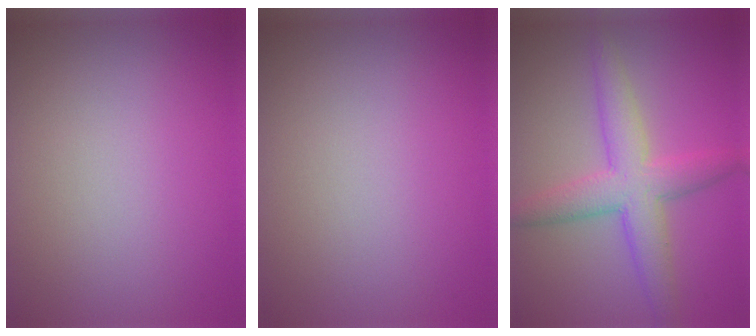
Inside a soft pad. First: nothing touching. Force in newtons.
{"total": 0.0}
{"total": 5.3, "press": 5.3, "slide": 0.0}